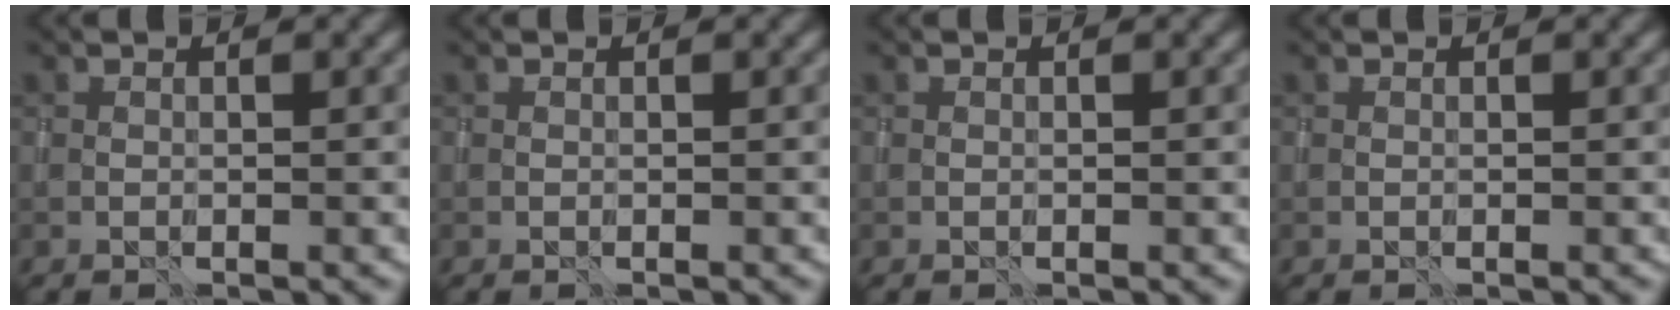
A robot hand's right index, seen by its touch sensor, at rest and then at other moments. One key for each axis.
{"total": 0.0}
{"total": 0.0}
{"total": 0.0}